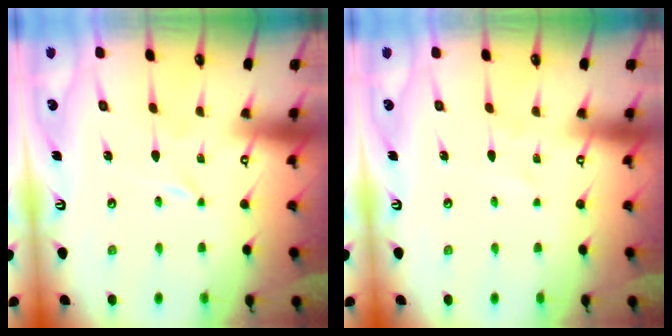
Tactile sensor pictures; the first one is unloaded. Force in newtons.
{"total": 2.6, "press": 2.5, "slide": 0.4}